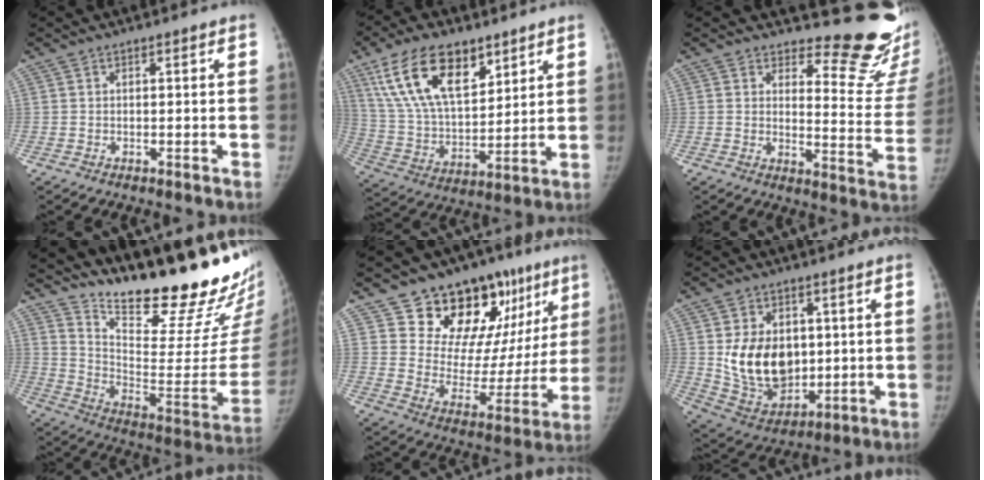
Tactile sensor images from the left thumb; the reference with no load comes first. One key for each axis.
{"total": 19.0, "fx": 10.4, "fy": 9.6, "fz": 12.7, "tx": -0.199, "ty": -0.038, "tz": 0.199}
{"total": 15.4, "fx": 14.1, "fy": 4.3, "fz": 4.6, "tx": -0.012, "ty": -0.163, "tz": 0.152}
{"total": 29.6, "fx": 24.6, "fy": 6.6, "fz": 15.1, "tx": -0.204, "ty": -0.187, "tz": 0.351}
{"total": 22.4, "fx": 12.9, "fy": 12.6, "fz": 13.4, "tx": -0.115, "ty": -0.046, "tz": 0.199}
{"total": 16.0, "fx": 1.8, "fy": 11.5, "fz": 10.9, "tx": -0.135, "ty": -0.022, "tz": 0.054}